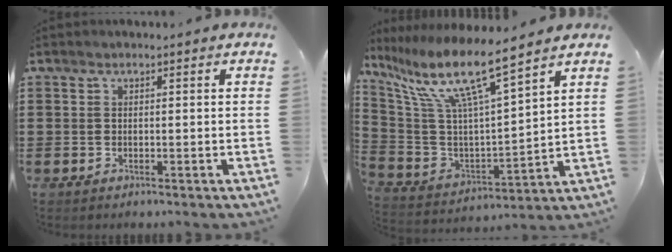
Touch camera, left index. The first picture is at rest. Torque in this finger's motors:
{"motor_torque": [1.50, -0.64, 0.41, 0.21]}